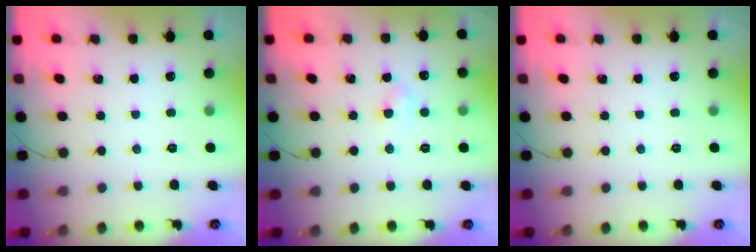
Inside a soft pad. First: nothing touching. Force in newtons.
{"total": 2.8, "press": 2.6, "slide": 1.2}
{"total": 0.0}